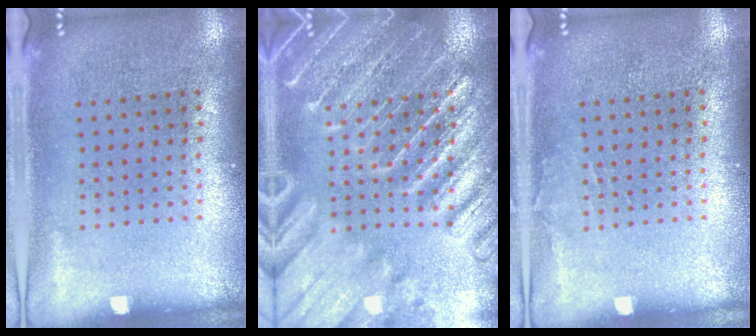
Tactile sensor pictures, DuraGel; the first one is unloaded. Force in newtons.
{"total": 3.8, "press": 3.8, "slide": 0.4}
{"total": 0.6, "press": 0.6, "slide": 0.1}